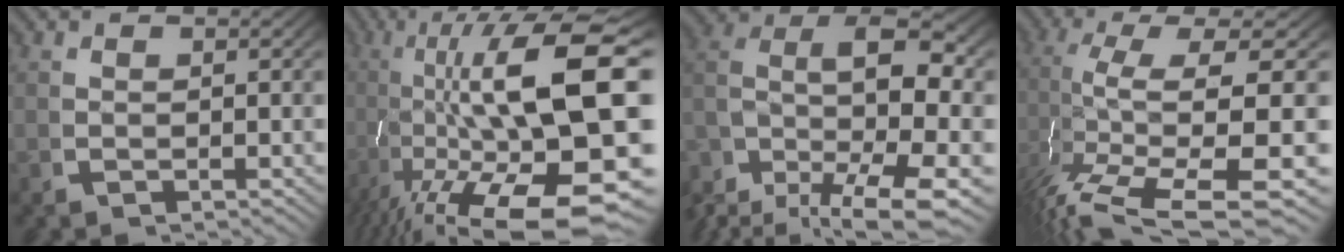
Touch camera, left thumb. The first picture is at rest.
{"total": 19.9, "force": [-1.0, 10.4, 16.9], "torque": [-0.303, -0.074, 0.031]}
{"total": 14.1, "force": [0.0, 9.5, 10.3], "torque": [-0.213, -0.047, 0.010]}
{"total": 11.7, "force": [-1.7, 5.7, 10.0], "torque": [-0.225, -0.053, 0.011]}